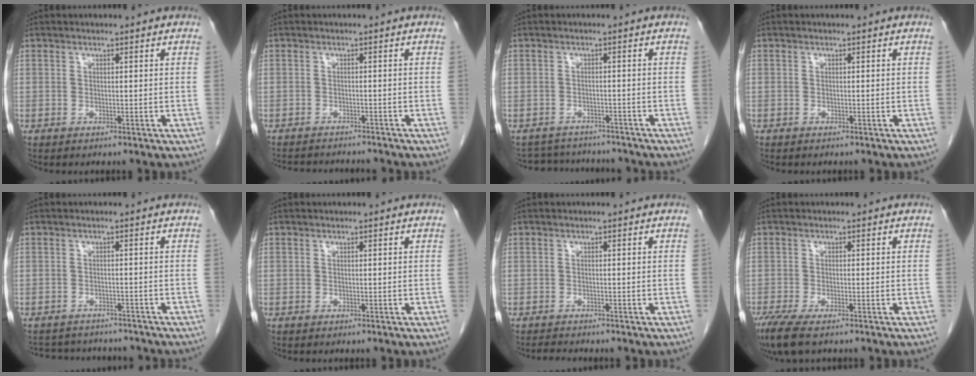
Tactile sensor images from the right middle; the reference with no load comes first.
{"total": 6.7, "force": [-6.4, 1.0, 1.7], "torque": [-0.021, -0.005, -0.086]}
{"total": 7.0, "force": [-6.7, 1.7, 0.7], "torque": [-0.008, 0.012, -0.087]}
{"total": 0.0}
{"total": 9.9, "force": [-9.1, 3.0, 2.4], "torque": [-0.045, 0.010, -0.108]}
{"total": 0.0}
{"total": 1.3, "force": [-1.3, -0.1, 0.2], "torque": [-0.014, -0.008, -0.020]}
{"total": 5.6, "force": [-3.9, 1.3, 3.8], "torque": [-0.075, -0.018, -0.066]}